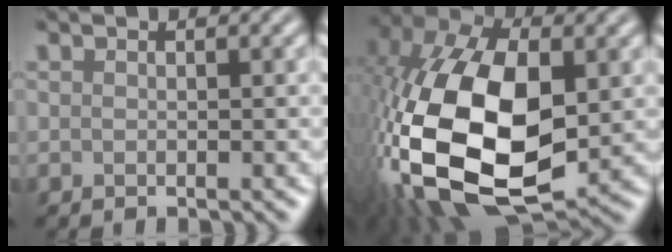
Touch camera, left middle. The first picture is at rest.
{"total": 18.1, "force": [-2.3, 10.1, 14.7], "torque": [-0.318, -0.006, -0.042]}